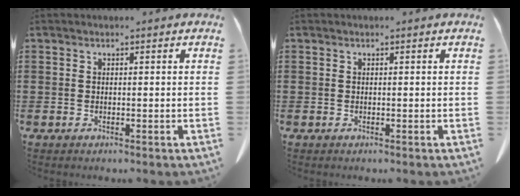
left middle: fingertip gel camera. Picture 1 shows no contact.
{"total": 0.0}